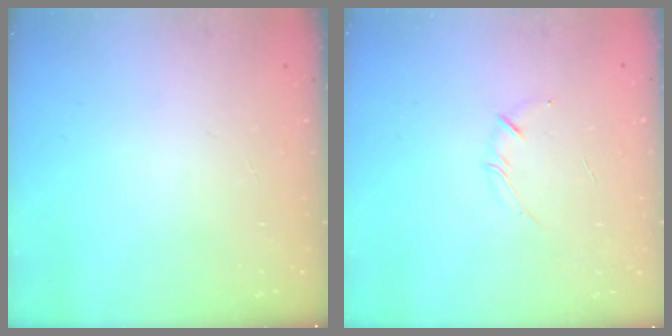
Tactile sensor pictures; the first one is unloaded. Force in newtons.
{"total": 3.3, "press": 3.2, "slide": 0.6}